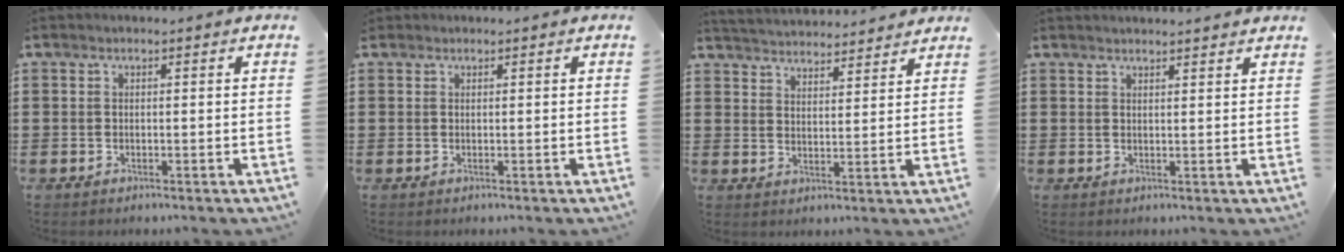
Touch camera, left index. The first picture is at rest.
{"total": 0.5, "force": [0.4, 0.3, 0.1], "torque": [-0.003, 0.003, 0.007]}
{"total": 3.7, "force": [3.7, 0.1, -0.1], "torque": [-0.013, -0.021, 0.065]}
{"total": 1.6, "force": [1.6, -0.1, 0.2], "torque": [-0.007, 0.000, 0.032]}